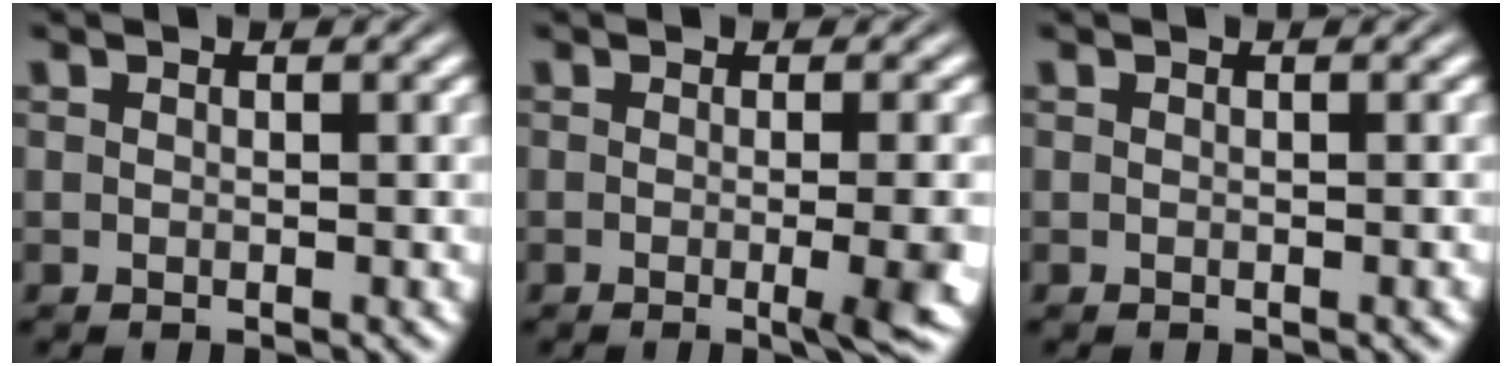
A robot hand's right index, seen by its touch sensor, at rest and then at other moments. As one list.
[{"total": 3.7, "force": [-0.9, 0.2, 3.6], "torque": [-0.043, -0.003, -0.017]}, {"total": 0.0}]